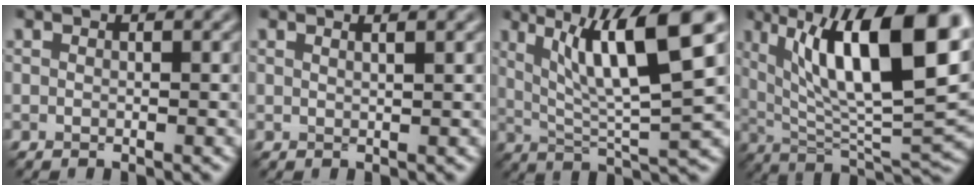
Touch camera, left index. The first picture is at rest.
{"total": 1.3, "force": [0.8, 0.4, 0.9], "torque": [-0.008, 0.001, 0.003]}
{"total": 10.0, "force": [4.1, 1.9, 9.0], "torque": [-0.142, 0.000, 0.075]}
{"total": 14.4, "force": [5.3, 4.6, 12.6], "torque": [-0.196, 0.003, 0.087]}